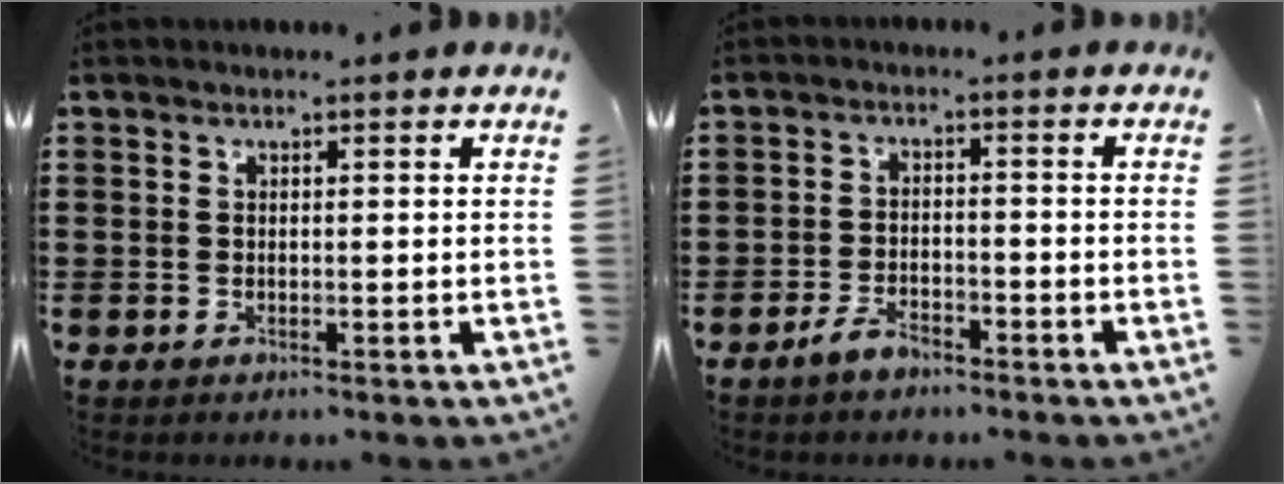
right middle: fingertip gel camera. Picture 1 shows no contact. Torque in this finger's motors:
{"motor_torque": [1.87, -0.27, 0.40, 0.09]}